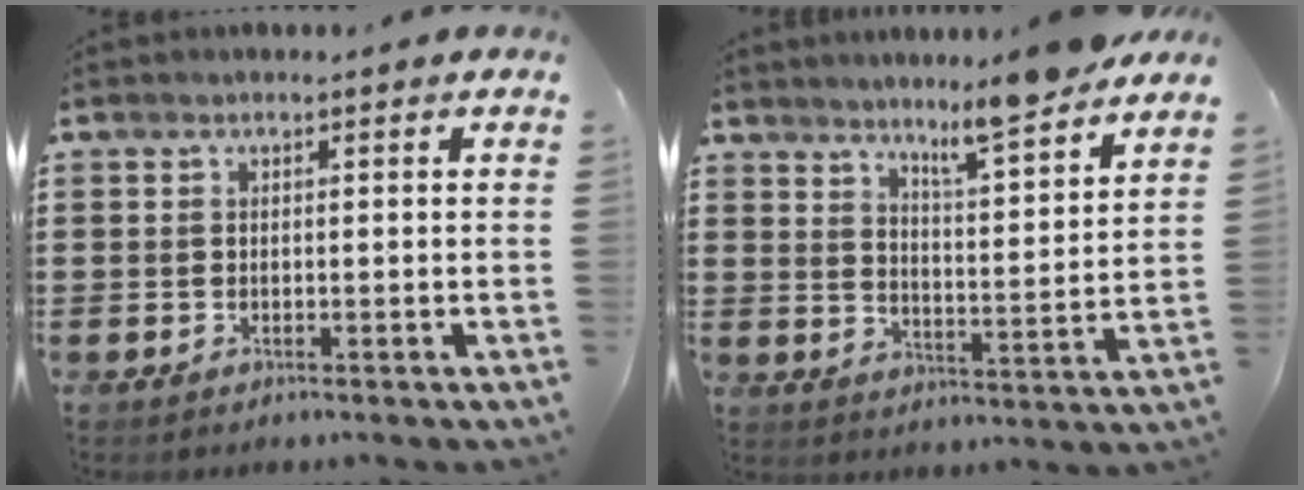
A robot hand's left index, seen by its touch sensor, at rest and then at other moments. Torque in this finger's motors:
{"motor_torque": [2.14, 0.00, 0.64, 0.11]}